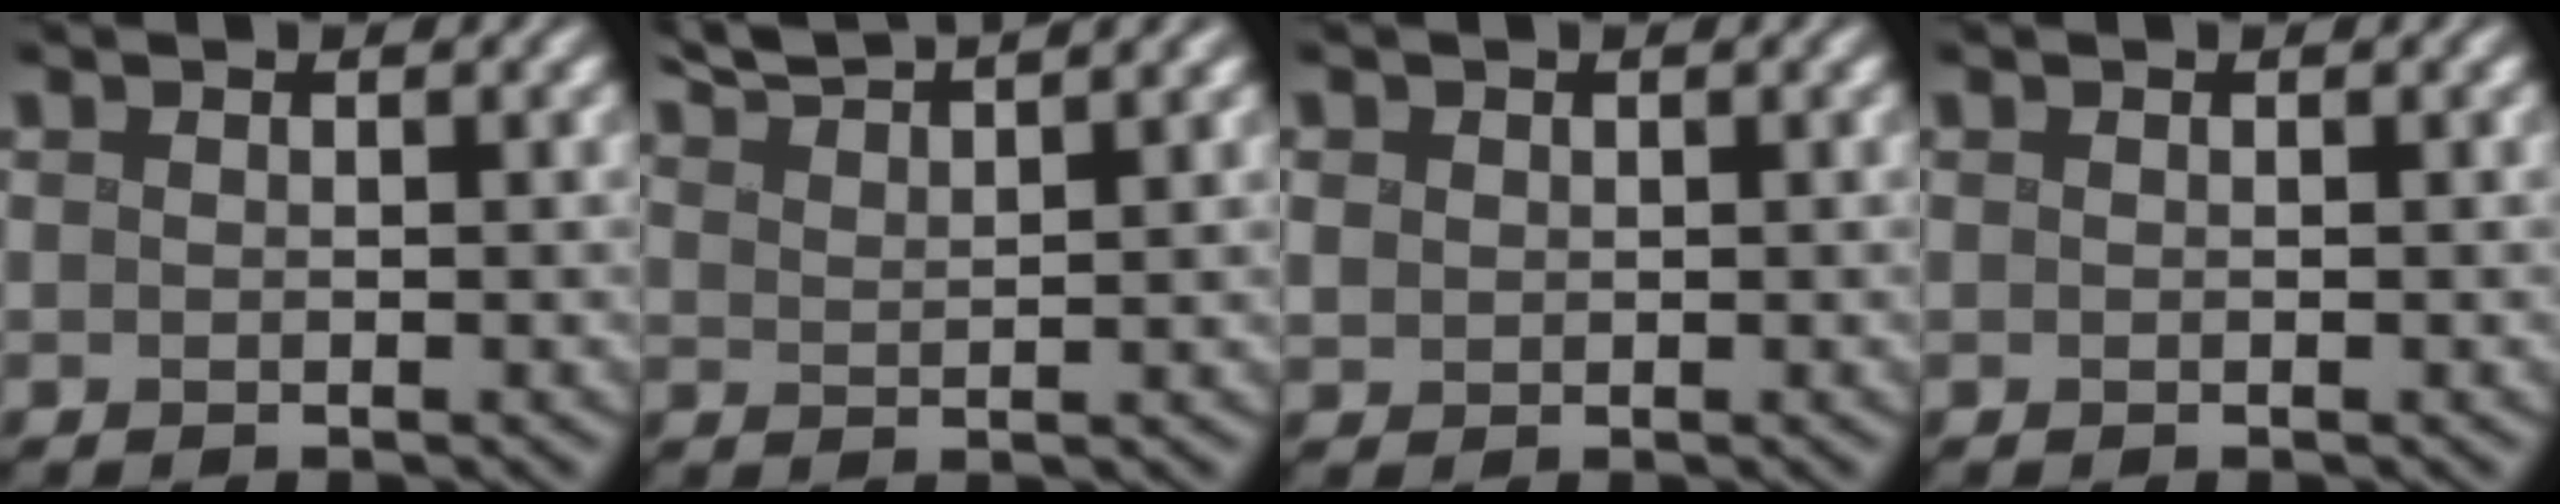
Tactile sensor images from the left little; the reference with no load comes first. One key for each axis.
{"total": 5.3, "fx": 4.9, "fy": 0.5, "fz": 2.1, "tx": -0.033, "ty": 0.017, "tz": 0.076}
{"total": 0.6, "fx": 0.4, "fy": 0.5, "fz": 0.0, "tx": -0.010, "ty": -0.003, "tz": 0.018}
{"total": 0.0}